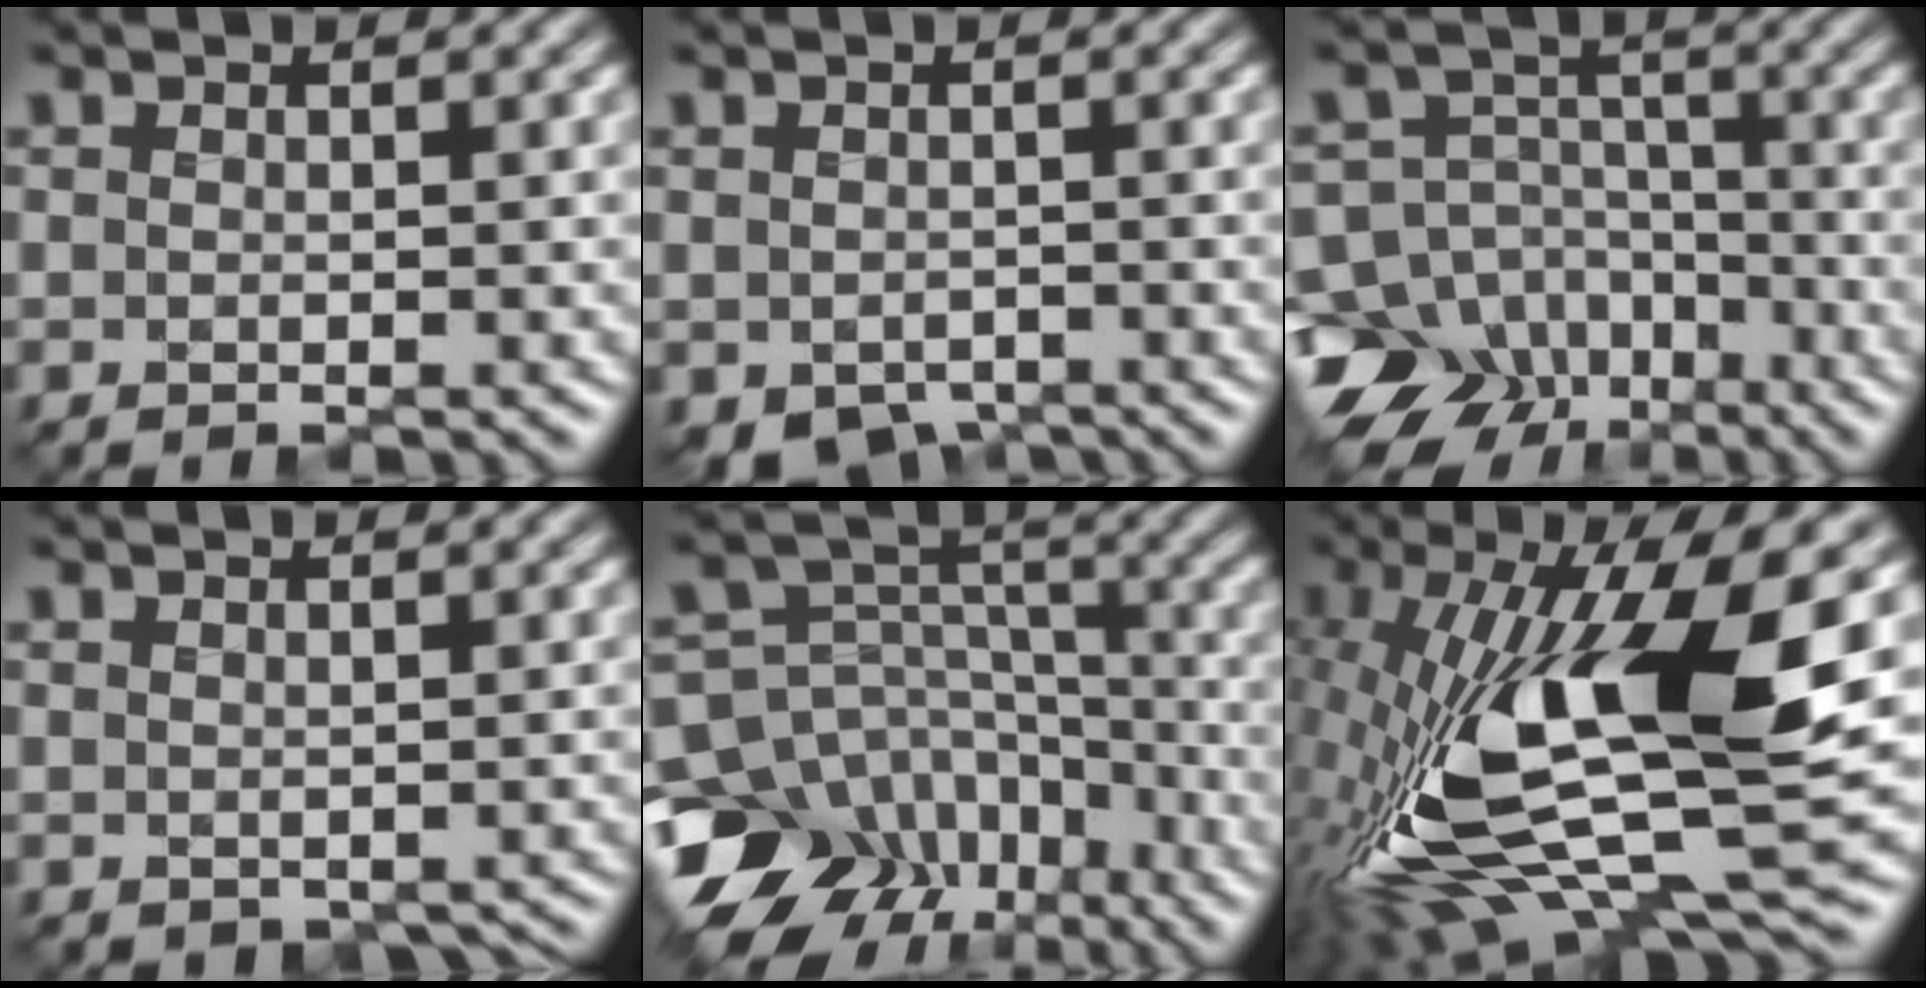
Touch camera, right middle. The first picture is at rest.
{"total": 3.6, "force": [-2.2, 2.2, 1.8], "torque": [-0.028, -0.014, -0.035]}
{"total": 14.3, "force": [-9.7, 9.9, 3.5], "torque": [-0.080, -0.023, -0.174]}
{"total": 1.2, "force": [0.0, 0.9, 0.8], "torque": [-0.016, -0.004, 0.003]}
{"total": 13.5, "force": [-9.4, 8.7, 4.2], "torque": [-0.098, 0.018, -0.153]}
{"total": 14.8, "force": [-0.2, 5.3, 13.8], "torque": [-0.281, -0.008, -0.007]}